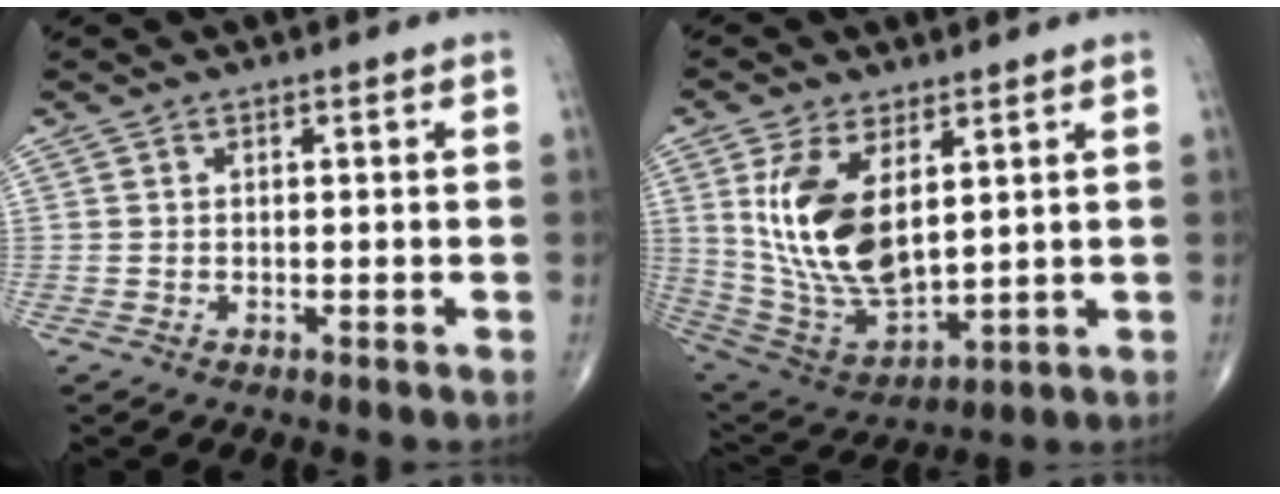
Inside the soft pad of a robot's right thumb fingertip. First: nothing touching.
{"total": 16.7, "force": [4.4, 8.7, 13.6], "torque": [-0.251, -0.023, 0.107]}